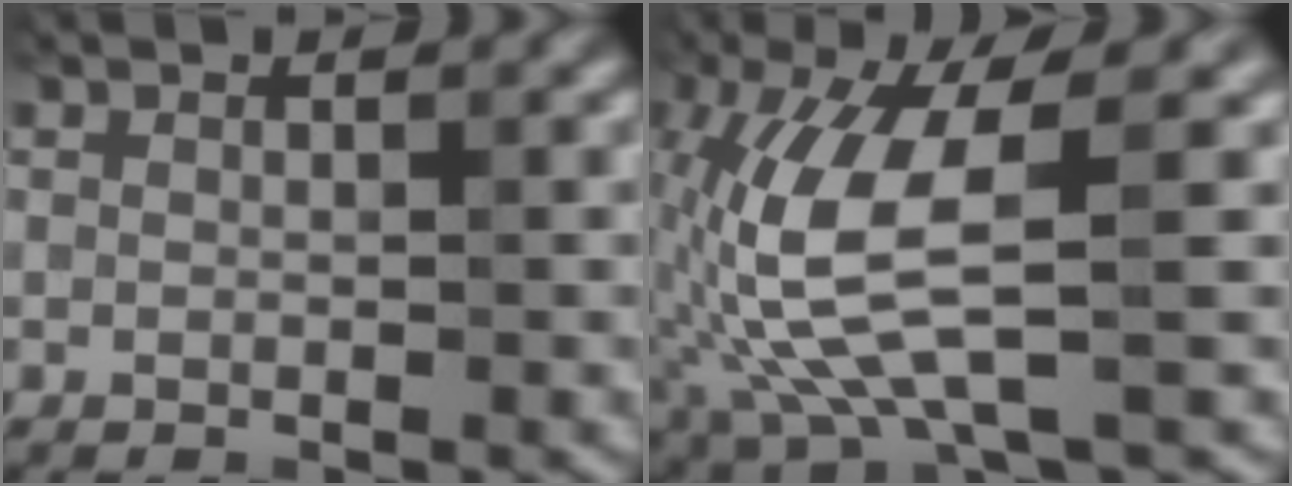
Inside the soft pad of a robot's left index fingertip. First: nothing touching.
{"total": 8.7, "force": [-1.4, 2.2, 8.3], "torque": [-0.190, -0.003, -0.012]}